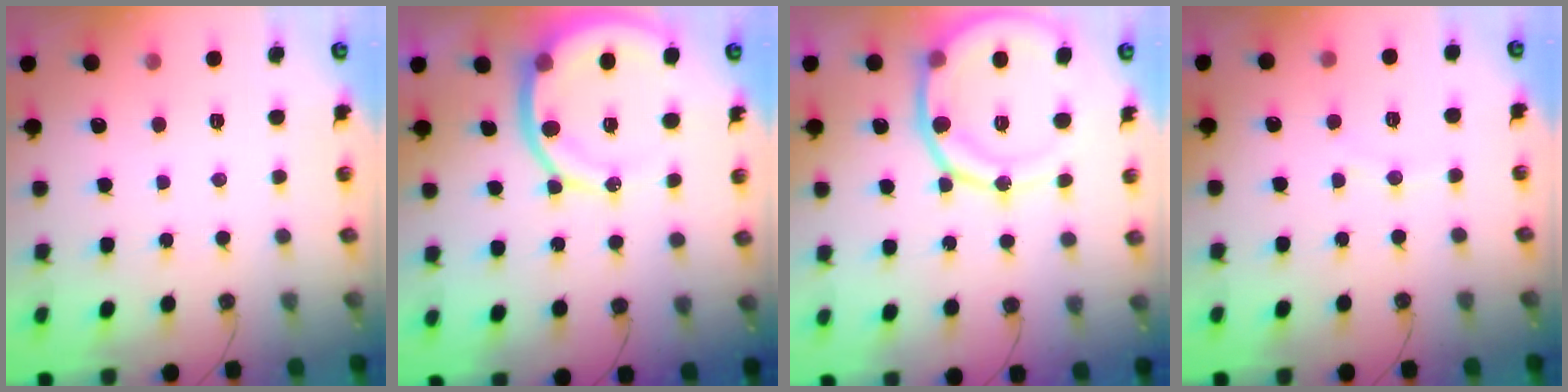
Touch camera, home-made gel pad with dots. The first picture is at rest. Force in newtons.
{"total": 12.3, "press": 12.2, "slide": 1.6}
{"total": 16.6, "press": 16.3, "slide": 3.2}
{"total": 4.5, "press": 4.1, "slide": 1.7}